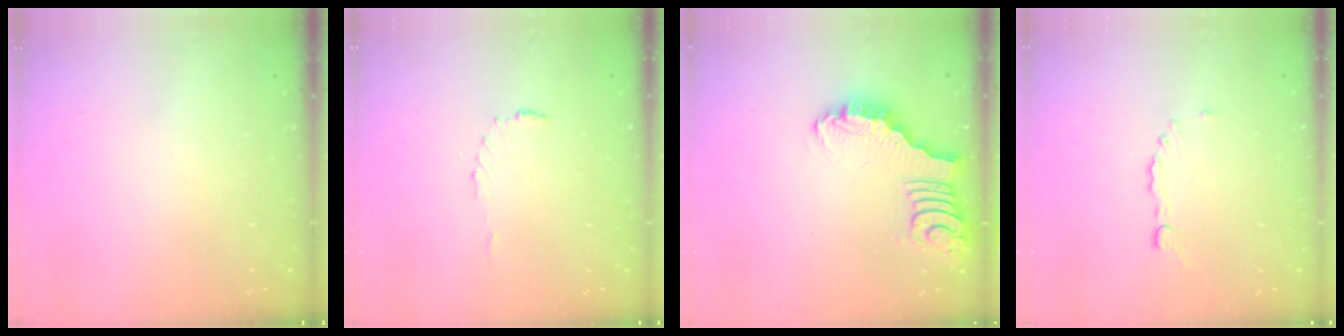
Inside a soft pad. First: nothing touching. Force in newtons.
{"total": 4.2, "press": 4.1, "slide": 0.4}
{"total": 3.2, "press": 3.1, "slide": 0.4}
{"total": 2.3, "press": 2.2, "slide": 0.7}